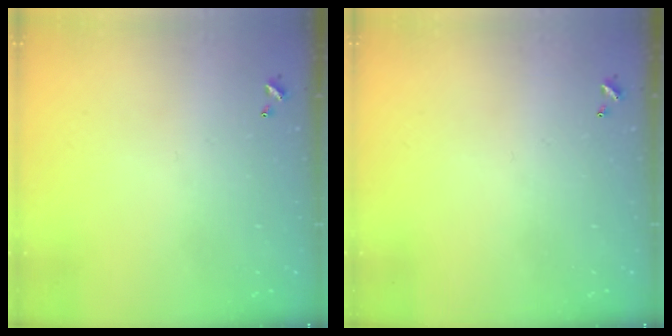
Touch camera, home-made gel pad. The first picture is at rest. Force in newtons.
{"total": 0.0}